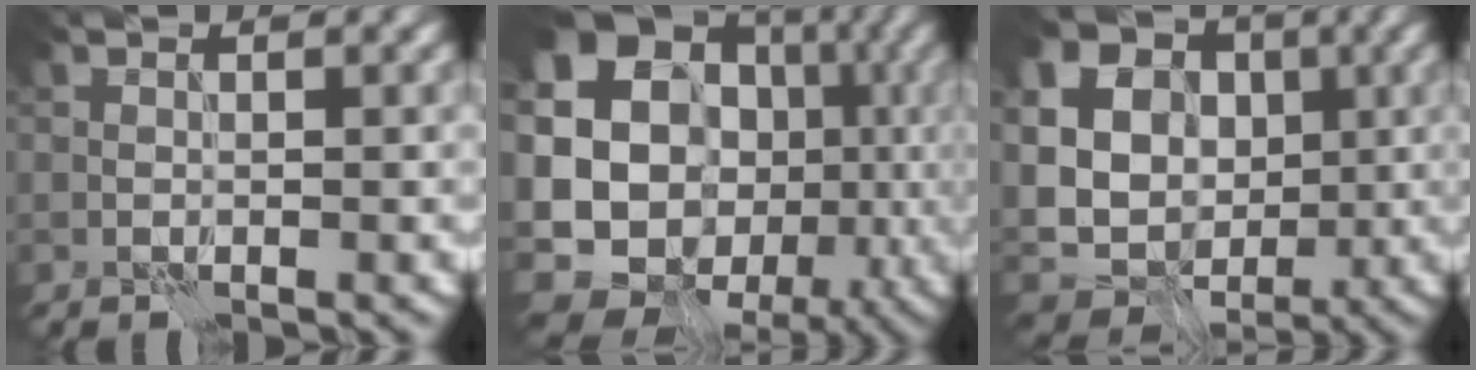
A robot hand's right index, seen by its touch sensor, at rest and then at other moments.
{"total": 20.6, "force": [-3.2, 18.1, 9.4], "torque": [-0.165, -0.004, -0.059]}
{"total": 20.2, "force": [3.9, 17.5, 9.5], "torque": [-0.197, 0.022, 0.033]}